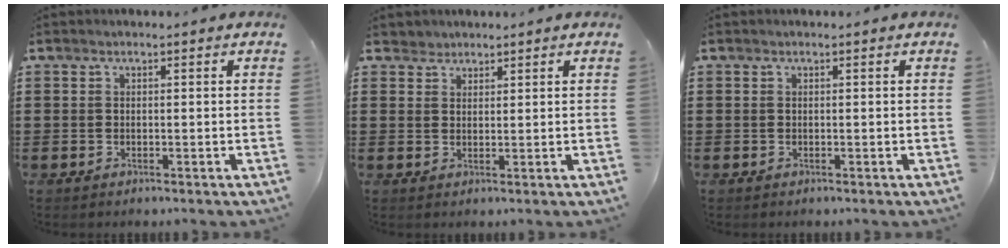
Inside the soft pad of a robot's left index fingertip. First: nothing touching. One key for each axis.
{"total": 1.7, "fx": 1.5, "fy": 0.8, "fz": -0.2, "tx": -0.001, "ty": 0.003, "tz": 0.032}
{"total": 0.0}